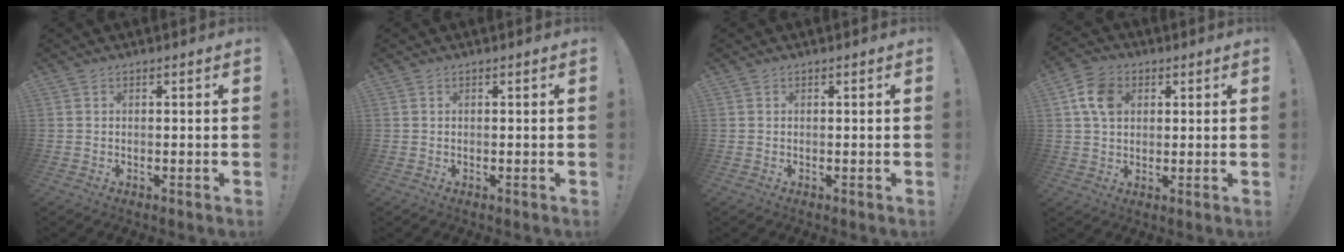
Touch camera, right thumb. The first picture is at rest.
{"total": 0.0}
{"total": 0.0}
{"total": 9.1, "force": [2.5, 7.0, 5.4], "torque": [-0.094, 0.011, 0.051]}